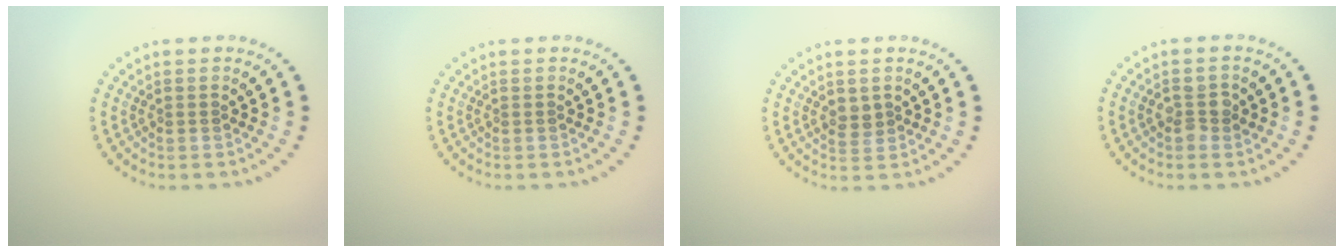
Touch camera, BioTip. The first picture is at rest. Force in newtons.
{"total": 0.0}
{"total": 1.4, "press": 1.3, "slide": 0.5}
{"total": 1.8, "press": 1.7, "slide": 0.2}